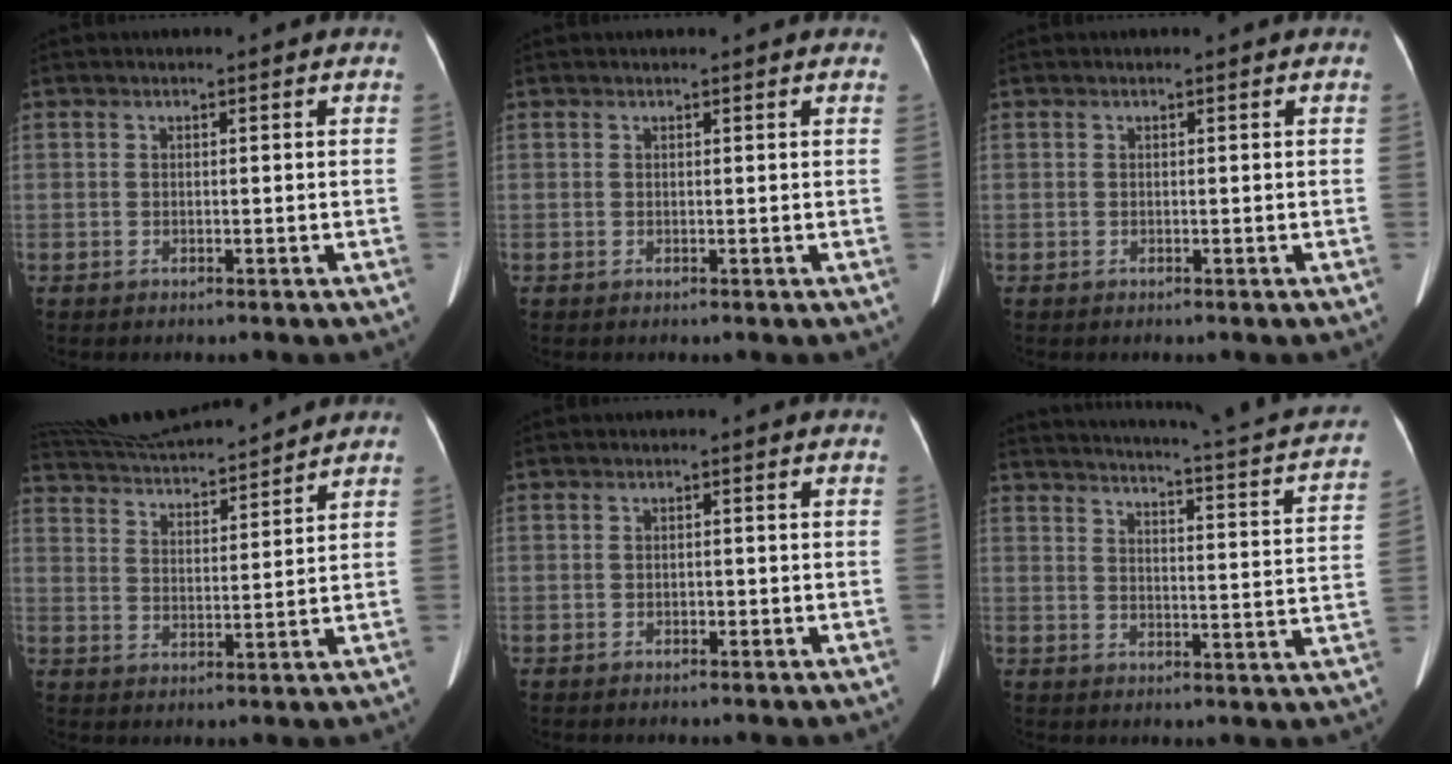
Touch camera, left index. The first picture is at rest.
{"total": 2.5, "force": [2.4, 0.4, 0.8], "torque": [-0.010, 0.022, 0.019]}
{"total": 0.0}
{"total": 16.9, "force": [16.0, 1.5, 5.4], "torque": [-0.100, 0.033, 0.258]}
{"total": 0.8, "force": [-0.3, 0.5, 0.6], "torque": [-0.007, 0.002, -0.006]}
{"total": 23.7, "force": [21.3, 1.5, 10.4], "torque": [-0.147, -0.050, 0.245]}